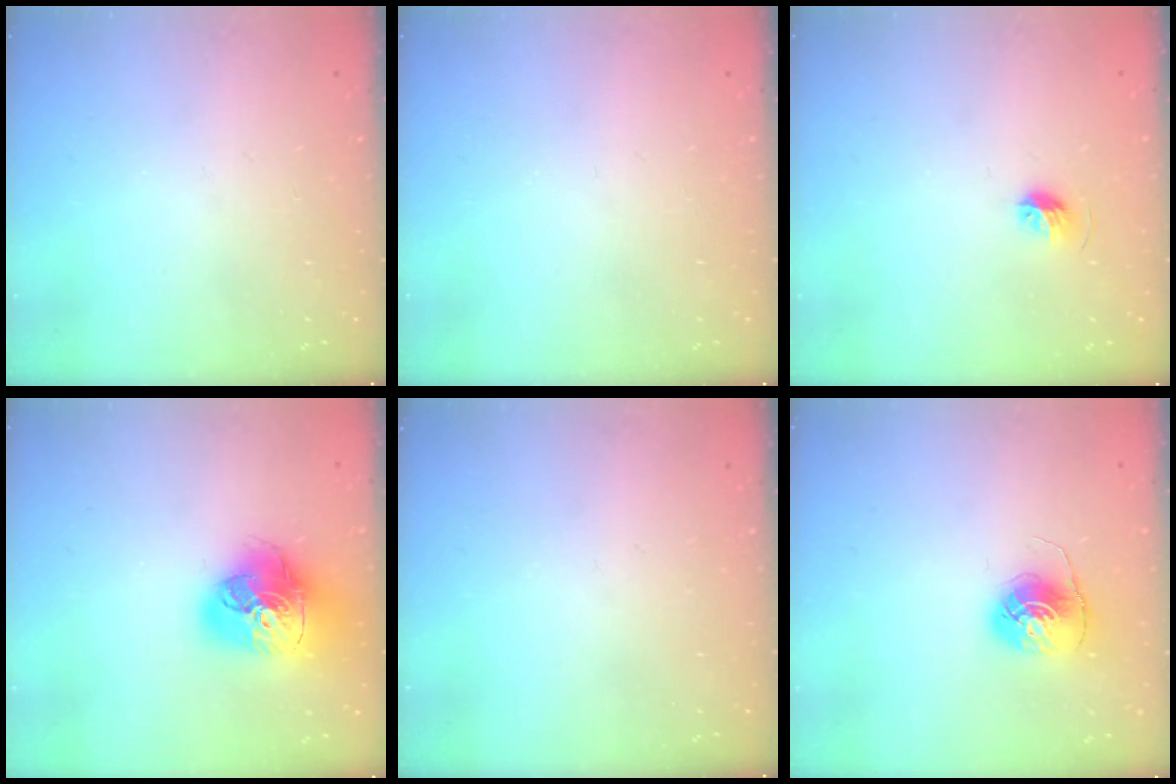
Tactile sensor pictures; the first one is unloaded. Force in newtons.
{"total": 0.0}
{"total": 5.4, "press": 5.2, "slide": 1.2}
{"total": 20.5, "press": 20.4, "slide": 2.4}
{"total": 0.0}
{"total": 6.8, "press": 6.8, "slide": 0.3}